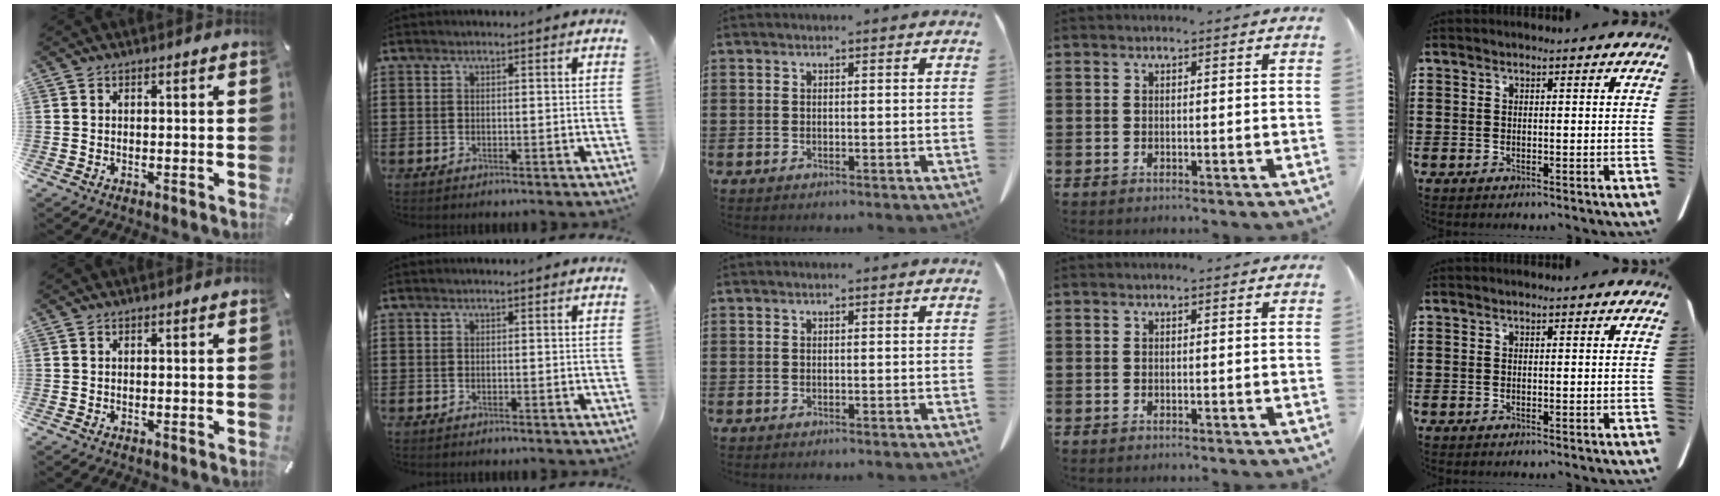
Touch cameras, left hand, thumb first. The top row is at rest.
{}